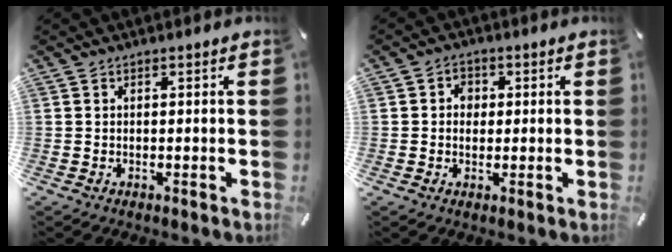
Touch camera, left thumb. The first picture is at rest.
{"total": 3.2, "force": [0.0, 2.8, 1.5], "torque": [-0.017, 0.005, -0.008]}